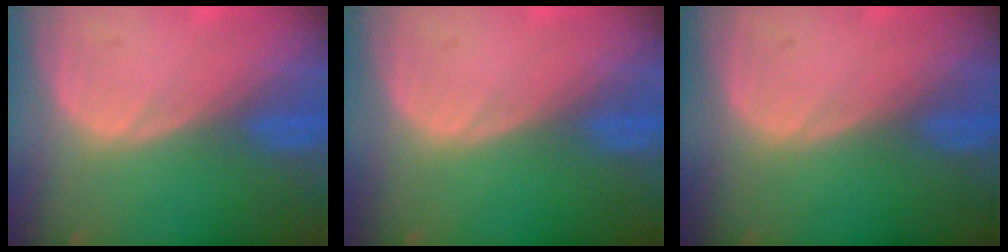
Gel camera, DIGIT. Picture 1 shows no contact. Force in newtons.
{"total": 0.0}
{"total": 0.0}